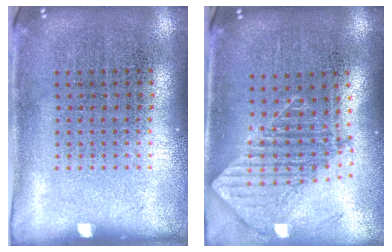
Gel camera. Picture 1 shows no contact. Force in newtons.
{"total": 1.8, "press": 1.4, "slide": 1.0}